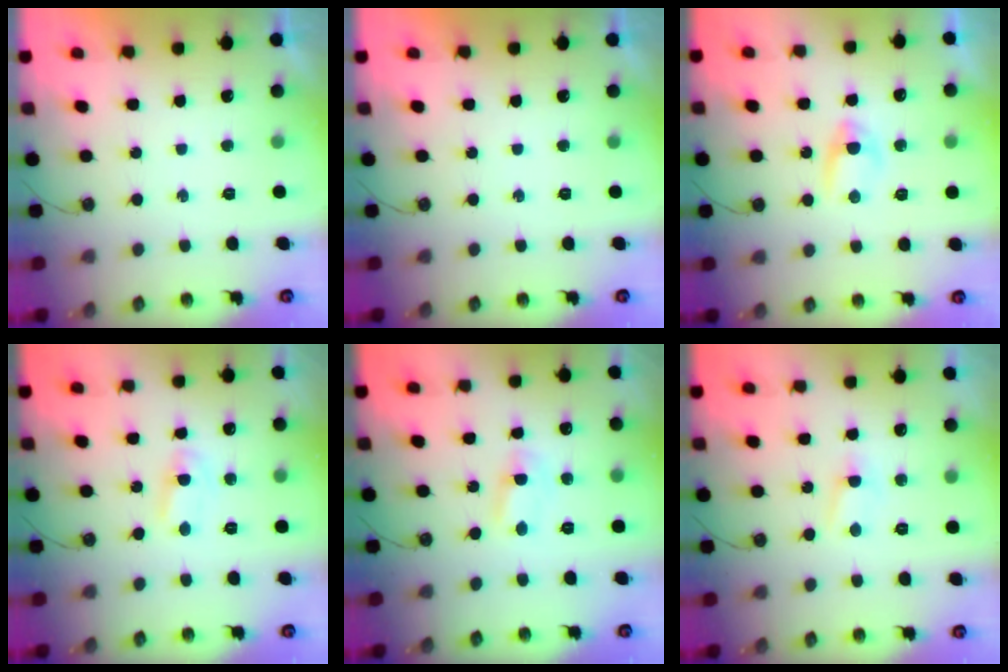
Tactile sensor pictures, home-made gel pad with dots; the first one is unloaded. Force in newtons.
{"total": 0.0}
{"total": 3.6, "press": 3.6, "slide": 0.6}
{"total": 2.0, "press": 2.0, "slide": 0.3}
{"total": 1.6, "press": 1.6, "slide": 0.2}
{"total": 2.9, "press": 2.8, "slide": 0.4}